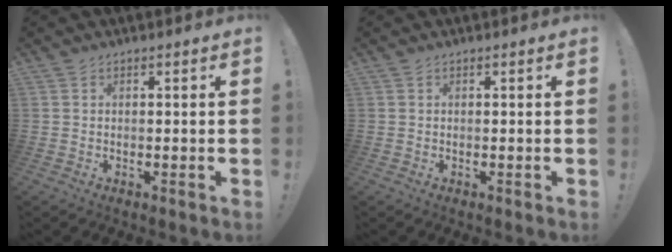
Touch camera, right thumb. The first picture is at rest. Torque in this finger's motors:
{"motor_torque": [0.33, 0.22, 0.32, -0.04, -0.10]}